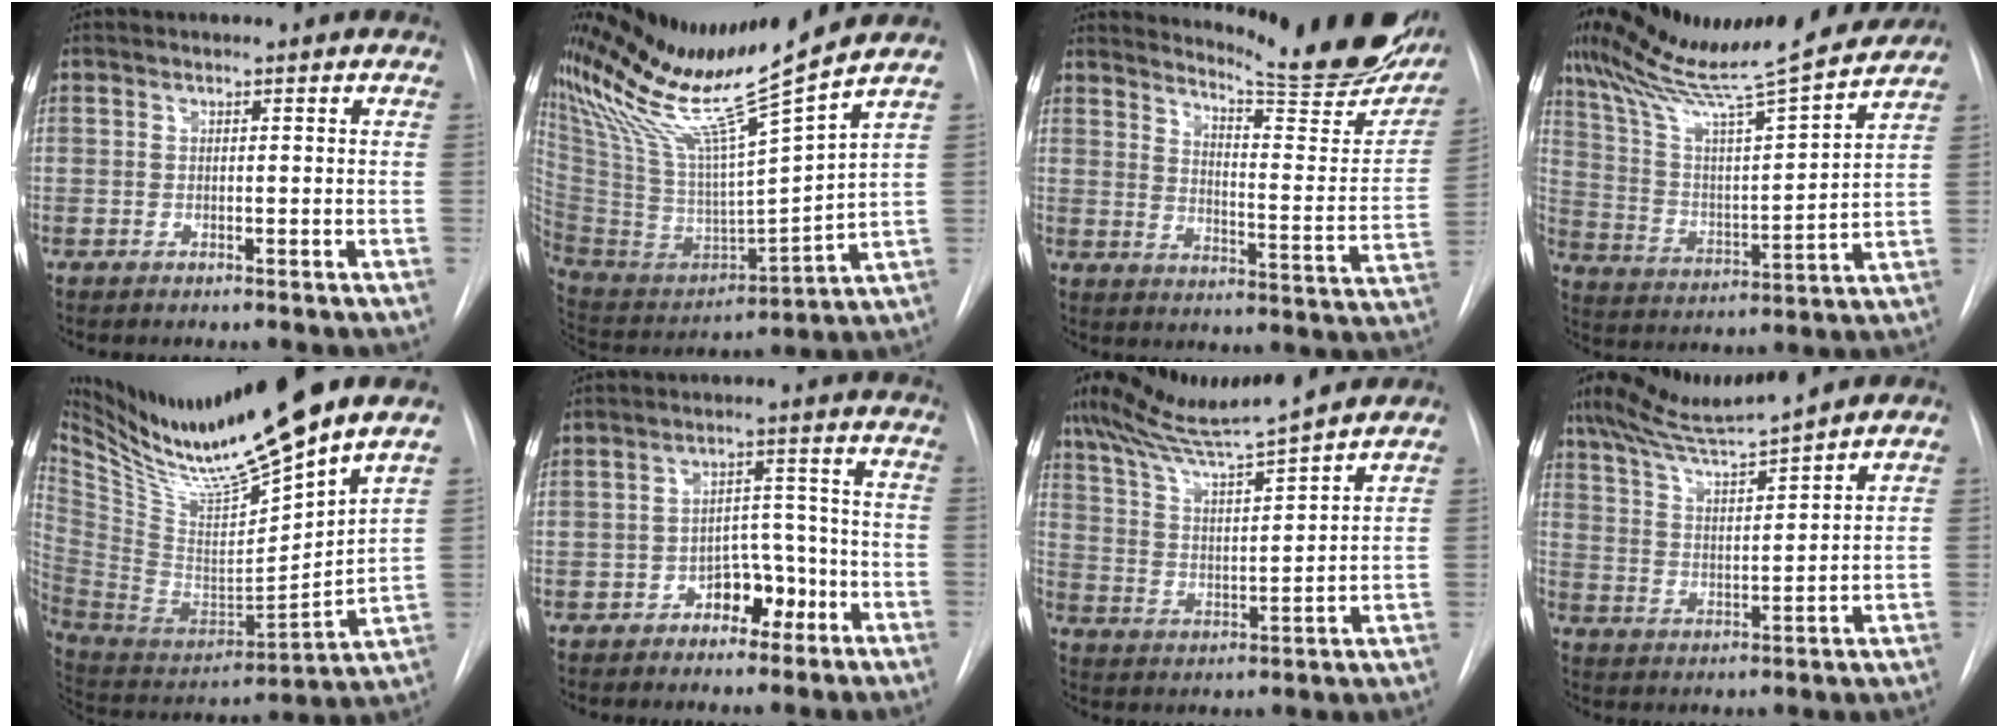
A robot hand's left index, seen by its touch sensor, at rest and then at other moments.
{"total": 20.3, "force": [16.3, -2.2, 11.8], "torque": [-0.214, -0.044, 0.299]}
{"total": 22.0, "force": [19.4, 2.2, 10.3], "torque": [-0.145, -0.087, 0.241]}
{"total": 20.6, "force": [18.1, 0.2, 9.7], "torque": [-0.167, -0.002, 0.290]}
{"total": 21.5, "force": [17.8, -0.3, 12.1], "torque": [-0.215, -0.032, 0.325]}
{"total": 5.6, "force": [-3.1, 3.3, 3.3], "torque": [-0.040, 0.023, -0.048]}
{"total": 13.8, "force": [12.2, -0.2, 6.5], "torque": [-0.120, 0.012, 0.212]}
{"total": 9.9, "force": [9.0, -0.5, 4.2], "torque": [-0.081, 0.006, 0.166]}